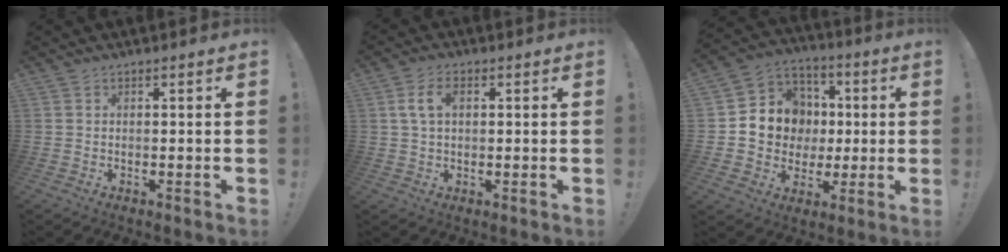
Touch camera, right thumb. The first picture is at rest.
{"total": 6.3, "force": [1.4, 3.8, 4.9], "torque": [-0.097, 0.008, 0.026]}
{"total": 12.1, "force": [0.1, 11.6, 3.6], "torque": [-0.041, 0.006, 0.022]}